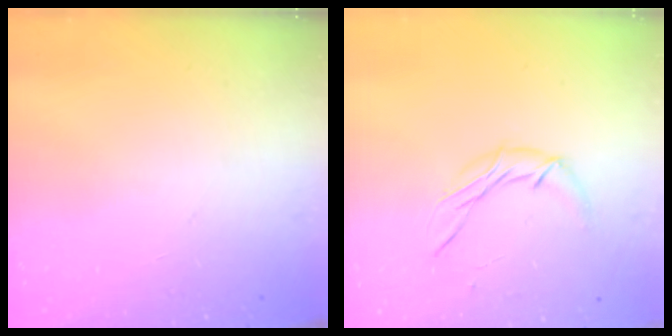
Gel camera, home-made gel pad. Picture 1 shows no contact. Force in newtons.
{"total": 6.8, "press": 6.8, "slide": 0.7}